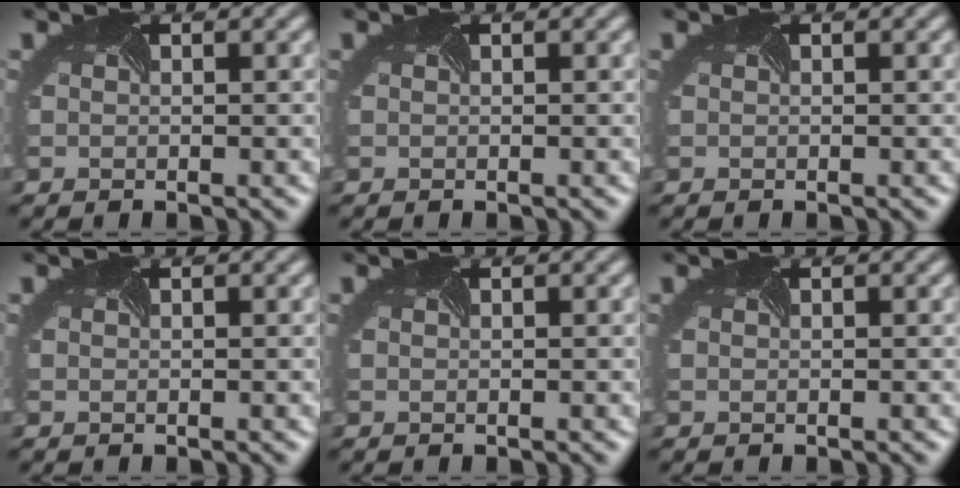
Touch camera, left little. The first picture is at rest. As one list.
[{"total": 0.0}, {"total": 0.0}, {"total": 0.0}, {"total": 0.0}, {"total": 0.0}]